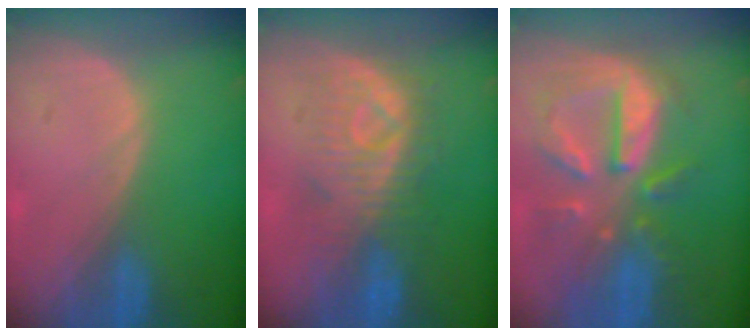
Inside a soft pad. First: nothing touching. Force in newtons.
{"total": 8.5, "press": 8.4, "slide": 0.9}
{"total": 10.8, "press": 9.5, "slide": 5.1}